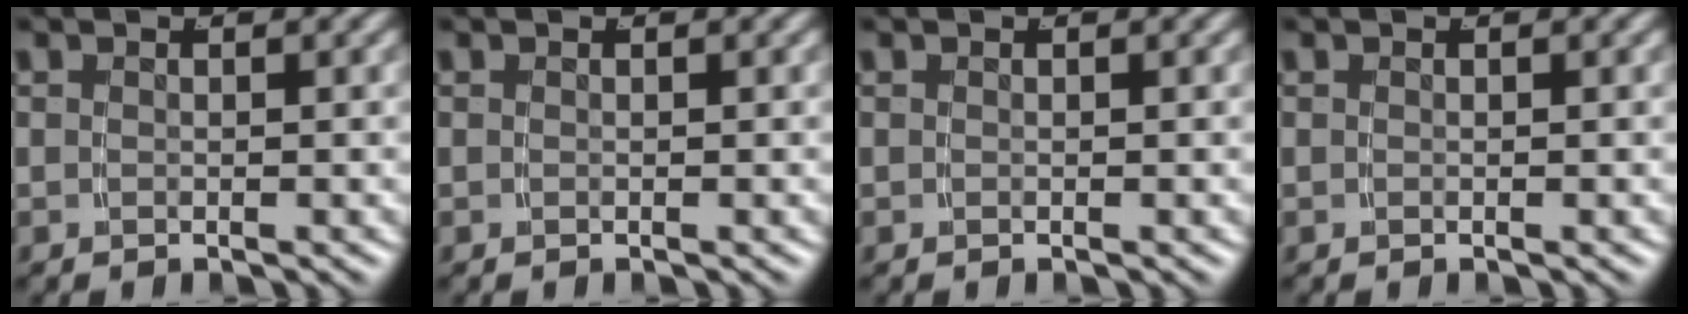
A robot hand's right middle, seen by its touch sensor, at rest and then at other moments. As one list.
[{"total": 0.0}, {"total": 0.0}, {"total": 0.0}]